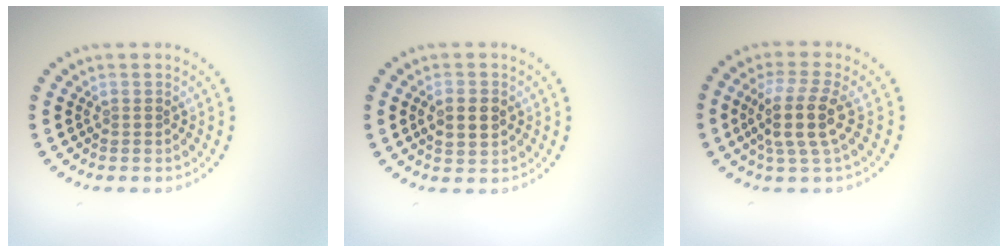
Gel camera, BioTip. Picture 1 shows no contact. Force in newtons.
{"total": 2.7, "press": 2.7, "slide": 0.2}
{"total": 4.1, "press": 3.4, "slide": 2.2}